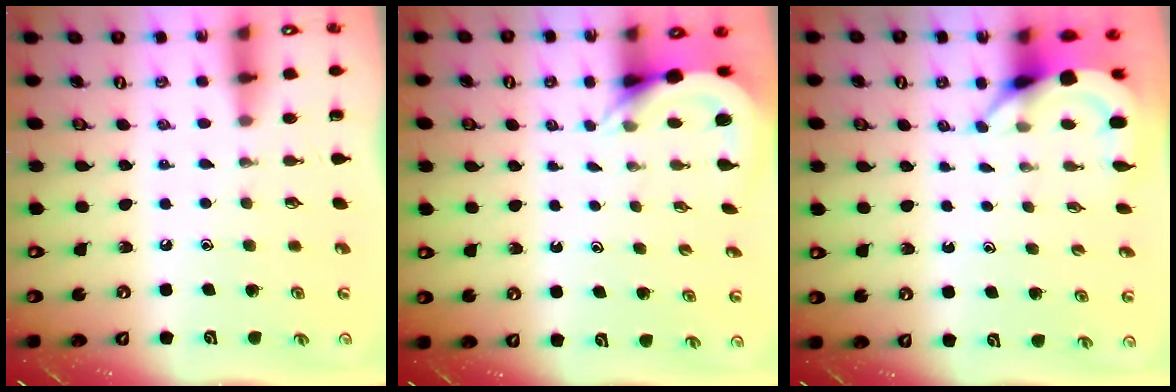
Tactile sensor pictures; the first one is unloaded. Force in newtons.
{"total": 4.7, "press": 4.7, "slide": 0.1}
{"total": 4.0, "press": 4.0, "slide": 0.2}